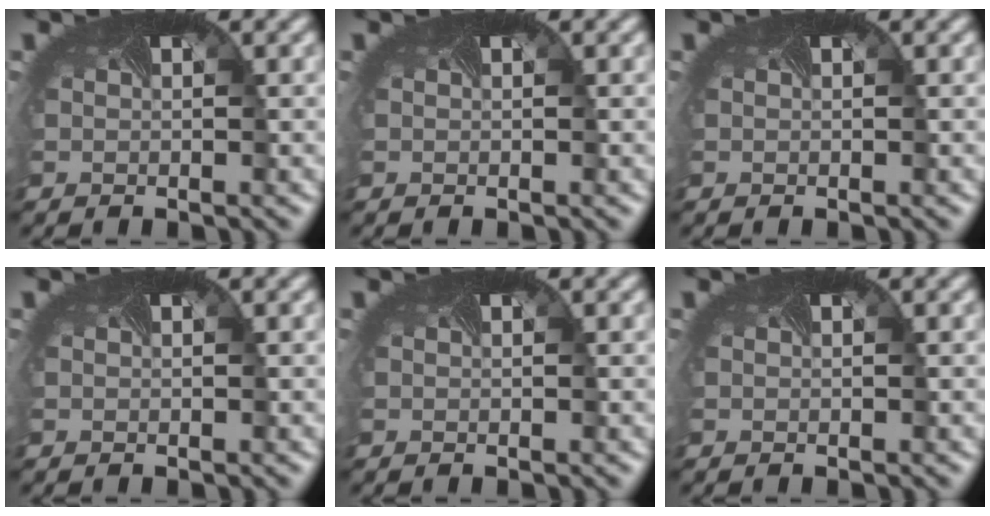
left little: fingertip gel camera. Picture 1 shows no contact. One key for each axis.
{"total": 0.0}
{"total": 0.0}
{"total": 0.0}
{"total": 0.0}
{"total": 0.0}